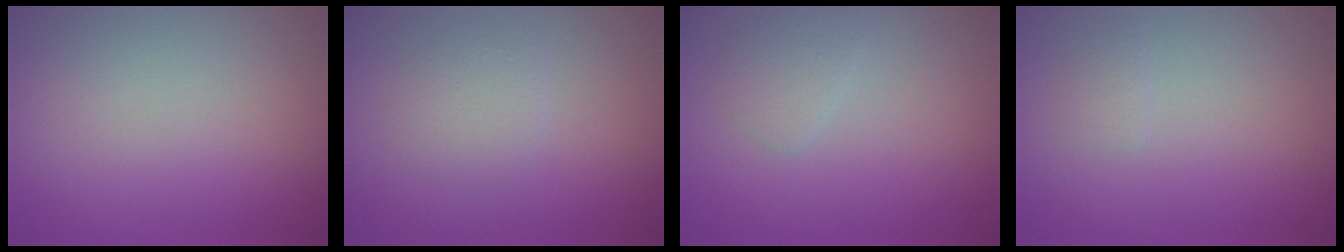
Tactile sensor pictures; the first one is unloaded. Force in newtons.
{"total": 1.7, "press": 1.7, "slide": 0.1}
{"total": 1.6, "press": 1.6, "slide": 0.1}
{"total": 0.7, "press": 0.7, "slide": 0.0}